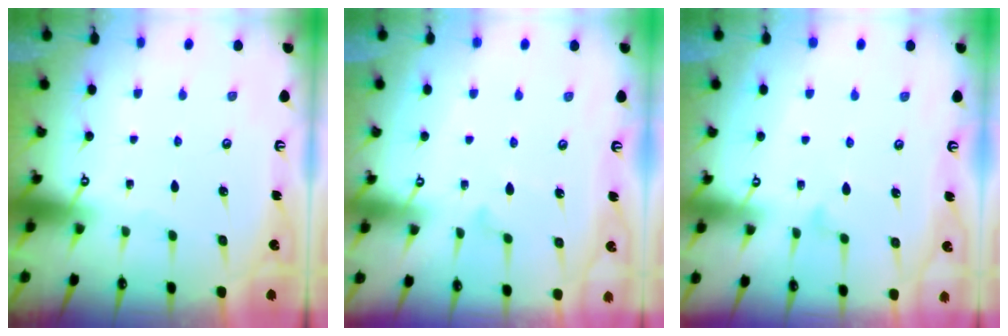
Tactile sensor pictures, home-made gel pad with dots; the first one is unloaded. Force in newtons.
{"total": 8.1, "press": 8.0, "slide": 0.4}
{"total": 8.6, "press": 8.6, "slide": 0.6}